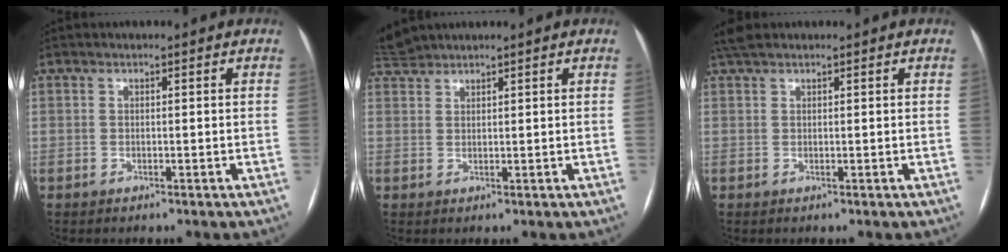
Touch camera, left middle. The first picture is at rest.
{"total": 2.6, "force": [2.6, 0.0, -0.2], "torque": [-0.009, 0.015, 0.059]}
{"total": 2.7, "force": [2.3, 0.8, 1.2], "torque": [-0.028, 0.025, 0.046]}